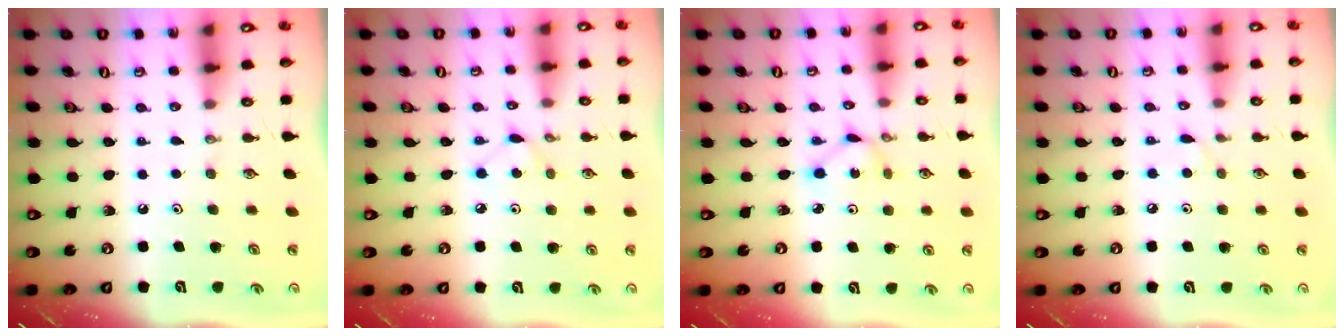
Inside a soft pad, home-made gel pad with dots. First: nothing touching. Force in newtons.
{"total": 4.1, "press": 4.0, "slide": 0.6}
{"total": 2.6, "press": 2.6, "slide": 0.1}
{"total": 3.6, "press": 3.6, "slide": 0.3}